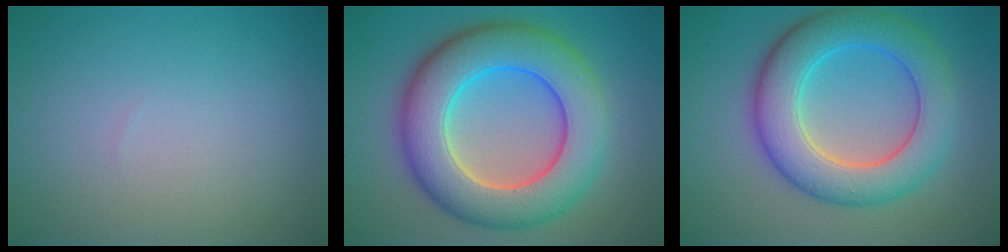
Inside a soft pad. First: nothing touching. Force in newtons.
{"total": 10.8, "press": 10.8, "slide": 0.6}
{"total": 8.2, "press": 8.2, "slide": 0.2}